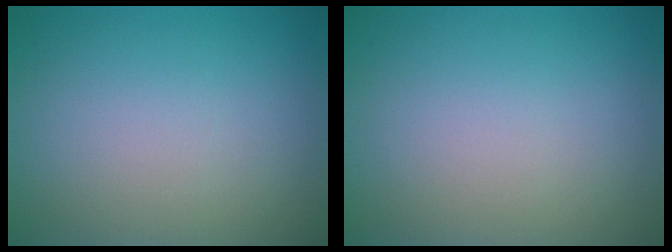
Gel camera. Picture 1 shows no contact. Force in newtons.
{"total": 0.0}